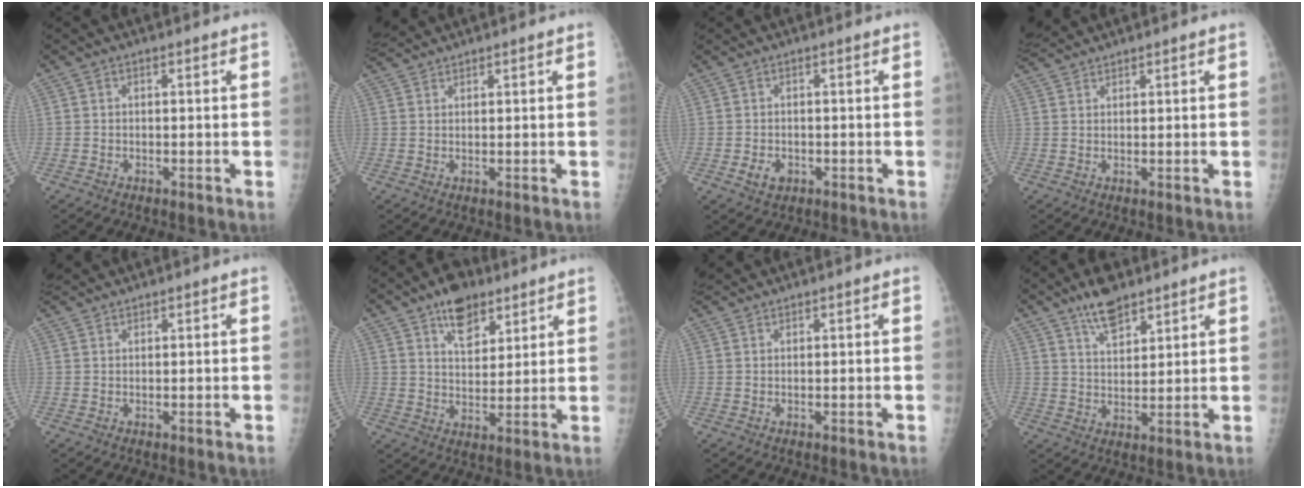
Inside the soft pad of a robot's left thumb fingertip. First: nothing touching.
{"total": 3.7, "force": [3.6, 0.1, 0.7], "torque": [-0.019, 0.015, 0.075]}
{"total": 2.3, "force": [-0.6, 1.9, 1.2], "torque": [-0.012, 0.000, -0.002]}
{"total": 4.3, "force": [4.2, 0.4, 0.9], "torque": [-0.023, 0.014, 0.088]}
{"total": 2.5, "force": [2.5, 0.1, 0.4], "torque": [-0.012, 0.016, 0.053]}
{"total": 9.5, "force": [6.1, 5.1, 5.2], "torque": [-0.057, -0.032, 0.101]}
{"total": 2.1, "force": [2.1, 0.2, 0.3], "torque": [-0.007, 0.016, 0.043]}
{"total": 7.5, "force": [5.6, 2.9, 4.0], "torque": [-0.050, -0.032, 0.101]}